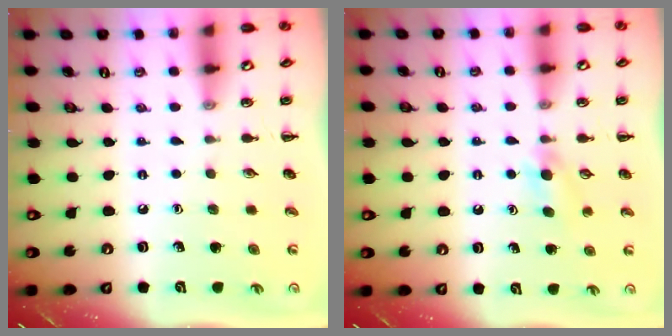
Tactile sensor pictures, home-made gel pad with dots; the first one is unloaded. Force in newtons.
{"total": 3.8, "press": 3.6, "slide": 1.3}